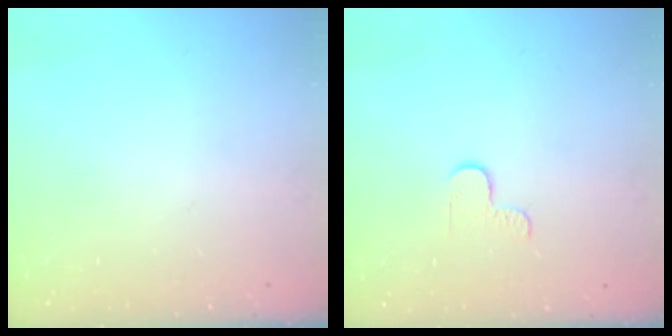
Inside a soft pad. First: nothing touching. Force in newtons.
{"total": 2.7, "press": 2.6, "slide": 0.4}